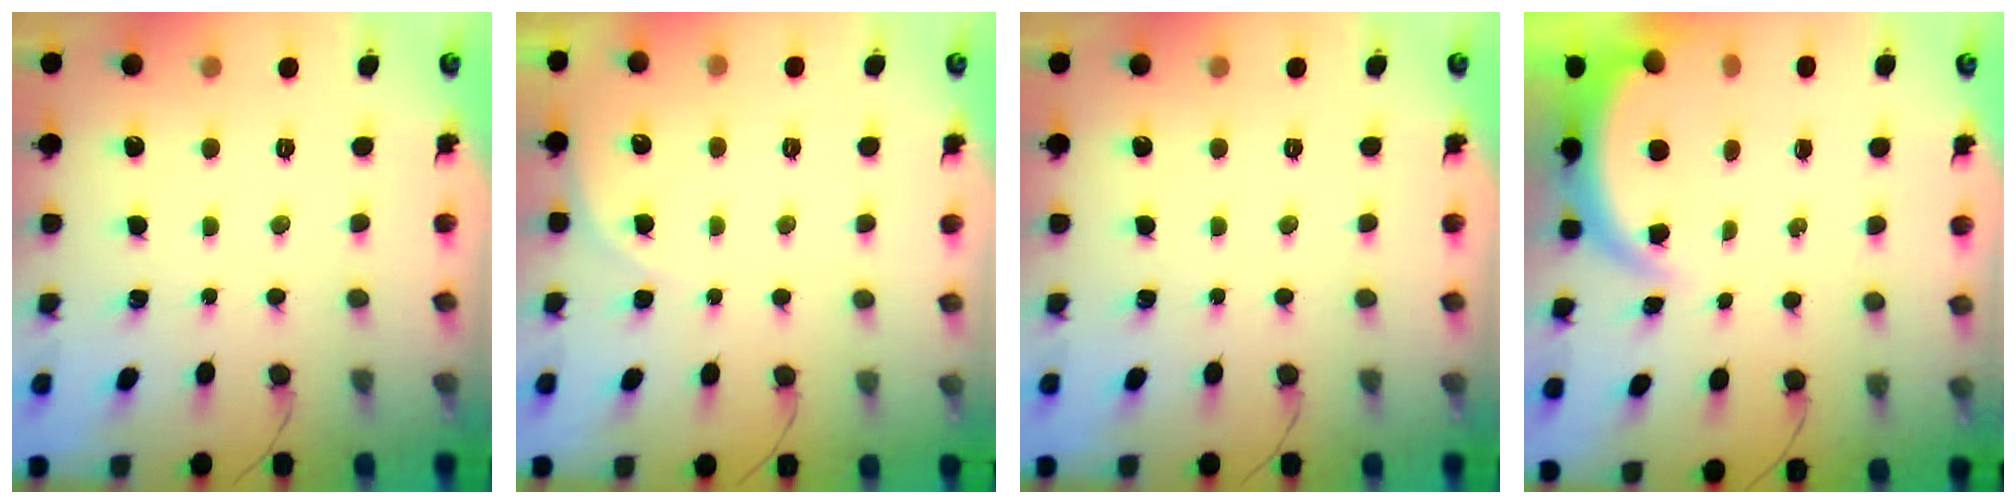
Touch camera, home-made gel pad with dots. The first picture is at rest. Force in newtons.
{"total": 3.8, "press": 3.3, "slide": 2.0}
{"total": 0.0}
{"total": 5.2, "press": 5.2, "slide": 0.7}